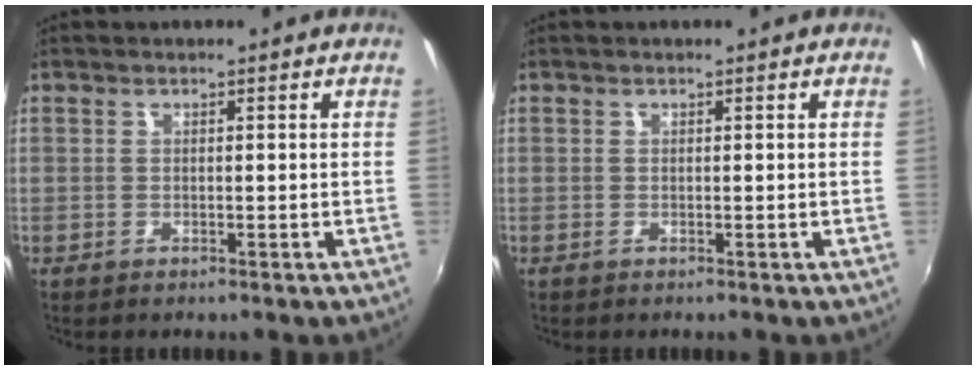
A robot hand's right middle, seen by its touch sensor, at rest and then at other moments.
{"total": 0.0}